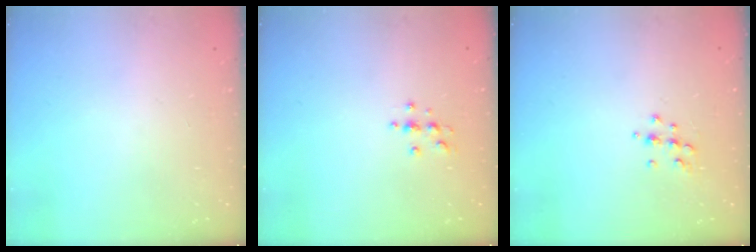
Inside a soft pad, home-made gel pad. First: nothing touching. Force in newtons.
{"total": 3.2, "press": 3.2, "slide": 0.5}
{"total": 6.3, "press": 6.2, "slide": 0.9}